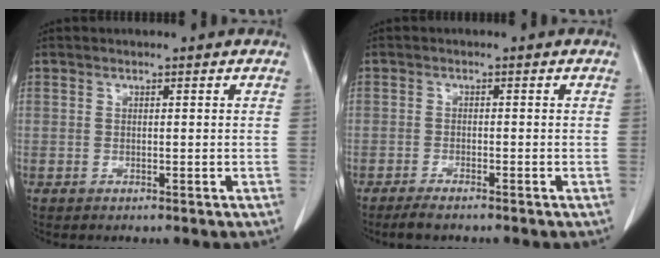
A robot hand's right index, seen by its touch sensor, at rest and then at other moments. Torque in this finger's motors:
{"motor_torque": [0.16, -0.12, 0.08, 0.01]}